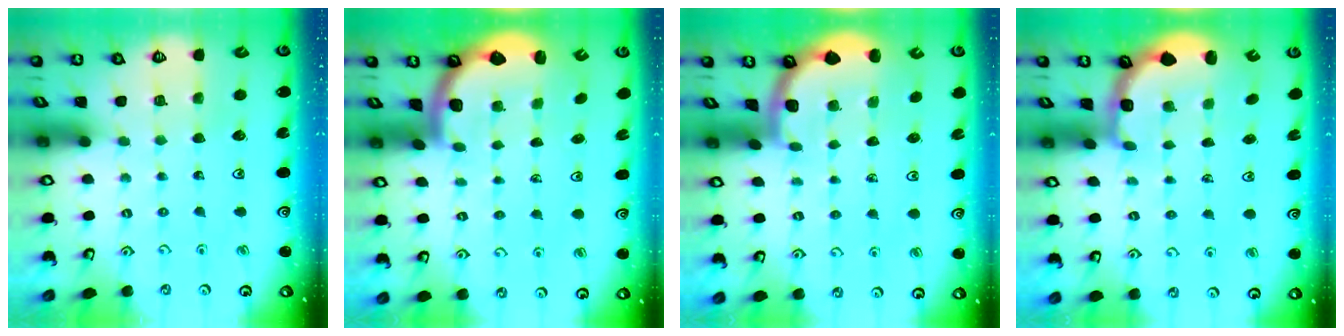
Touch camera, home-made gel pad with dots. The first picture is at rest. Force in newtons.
{"total": 2.2, "press": 2.2, "slide": 0.3}
{"total": 1.9, "press": 1.9, "slide": 0.0}
{"total": 2.9, "press": 2.0, "slide": 2.1}